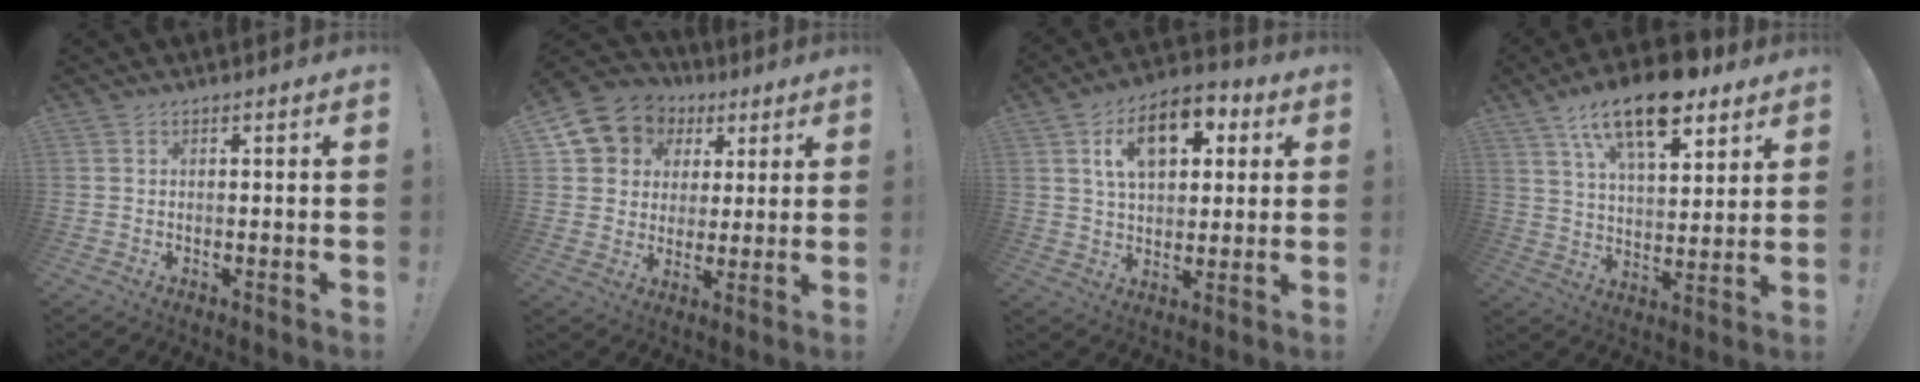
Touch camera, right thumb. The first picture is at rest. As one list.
[{"total": 10.3, "force": [4.6, 8.9, 2.8], "torque": [-0.052, -0.030, 0.098]}, {"total": 14.4, "force": [5.7, 8.7, 9.9], "torque": [-0.153, -0.004, 0.102]}, {"total": 17.4, "force": [11.3, 7.1, 11.1], "torque": [-0.188, -0.057, 0.197]}]